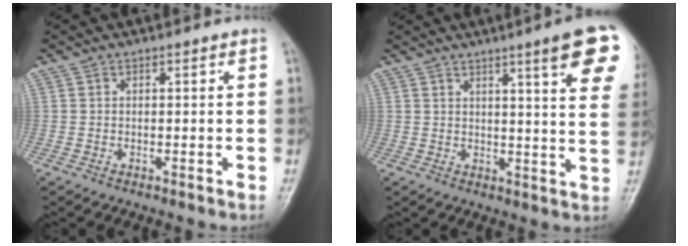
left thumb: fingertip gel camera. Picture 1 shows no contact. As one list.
[{"total": 14.2, "force": [7.7, 1.7, 11.8], "torque": [-0.127, -0.030, 0.088]}]